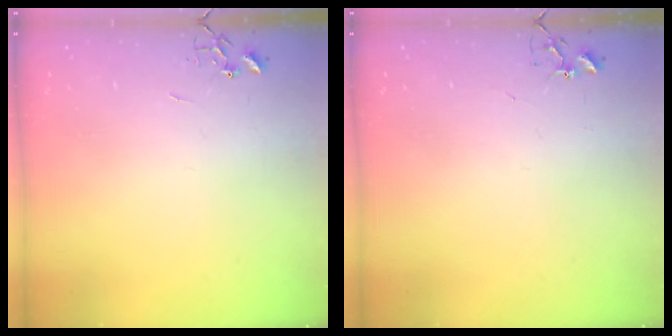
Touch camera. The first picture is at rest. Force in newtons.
{"total": 4.2, "press": 4.2, "slide": 0.6}